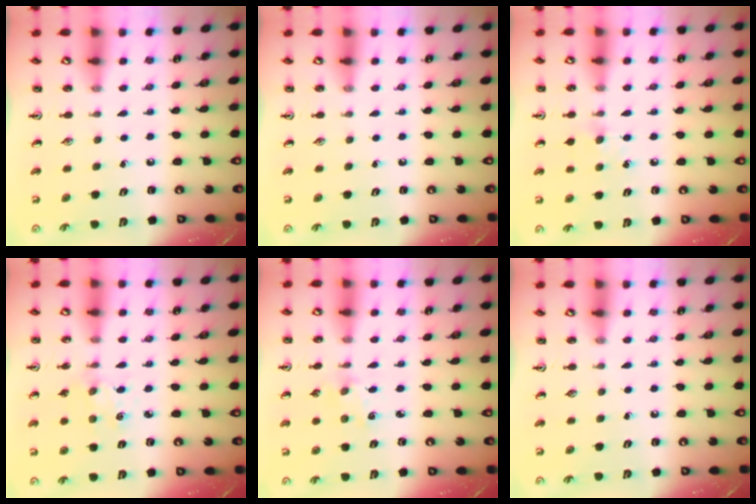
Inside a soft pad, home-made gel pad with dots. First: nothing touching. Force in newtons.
{"total": 0.0}
{"total": 5.9, "press": 5.8, "slide": 1.0}
{"total": 2.2, "press": 2.2, "slide": 0.2}
{"total": 1.8, "press": 1.7, "slide": 0.2}
{"total": 0.0}